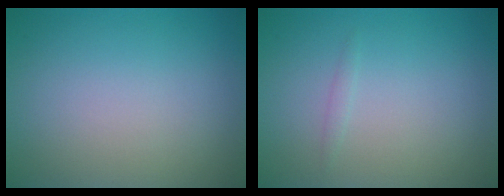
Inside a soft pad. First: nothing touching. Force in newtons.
{"total": 0.6, "press": 0.6, "slide": 0.0}